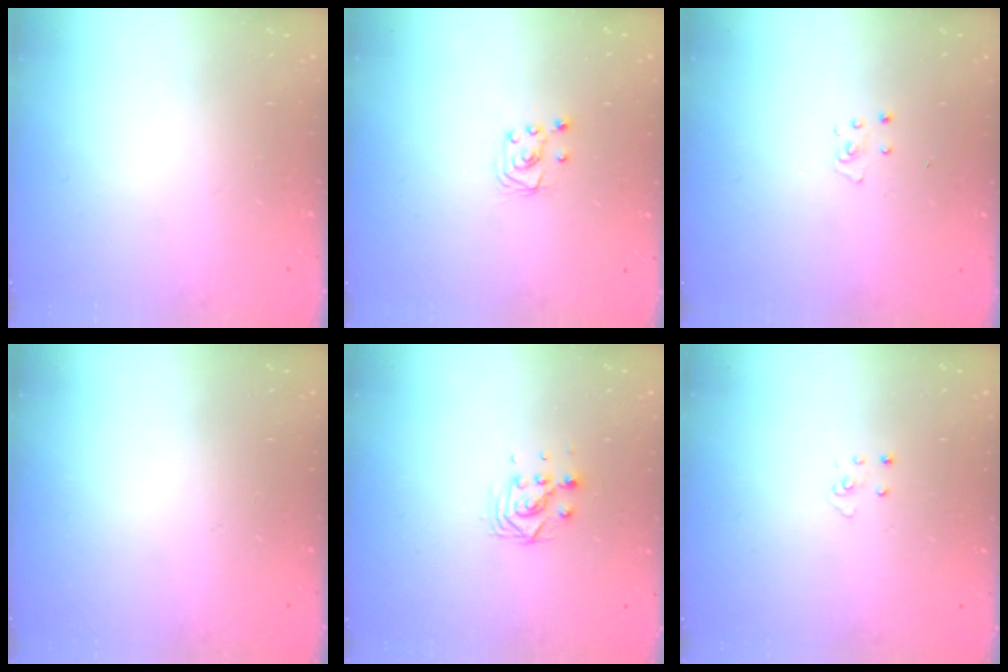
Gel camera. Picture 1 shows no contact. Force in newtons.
{"total": 3.2, "press": 3.2, "slide": 0.2}
{"total": 2.6, "press": 2.6, "slide": 0.2}
{"total": 0.0}
{"total": 5.7, "press": 5.7, "slide": 0.2}
{"total": 3.7, "press": 3.7, "slide": 0.3}